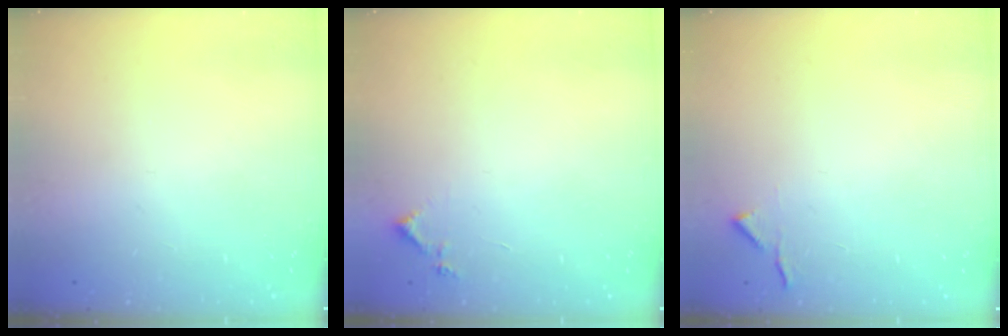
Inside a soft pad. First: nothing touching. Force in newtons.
{"total": 4.9, "press": 4.8, "slide": 0.5}
{"total": 4.2, "press": 4.1, "slide": 0.6}